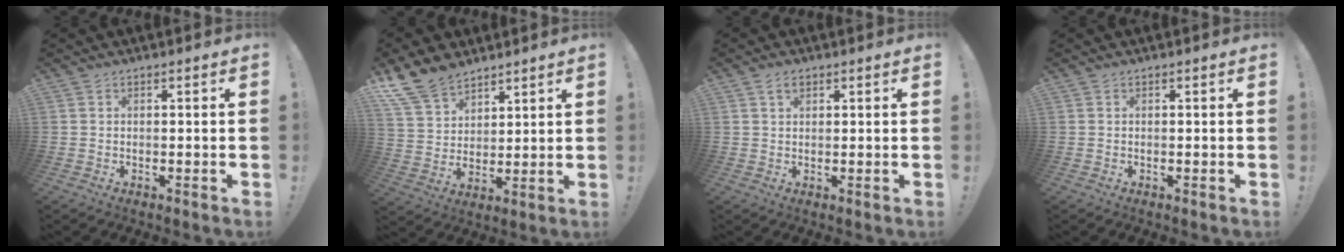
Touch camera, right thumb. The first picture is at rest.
{"total": 13.3, "force": [10.0, 7.5, 4.5], "torque": [-0.086, -0.064, 0.194]}
{"total": 2.6, "force": [1.4, 1.5, 1.5], "torque": [-0.023, -0.001, 0.025]}
{"total": 0.0}